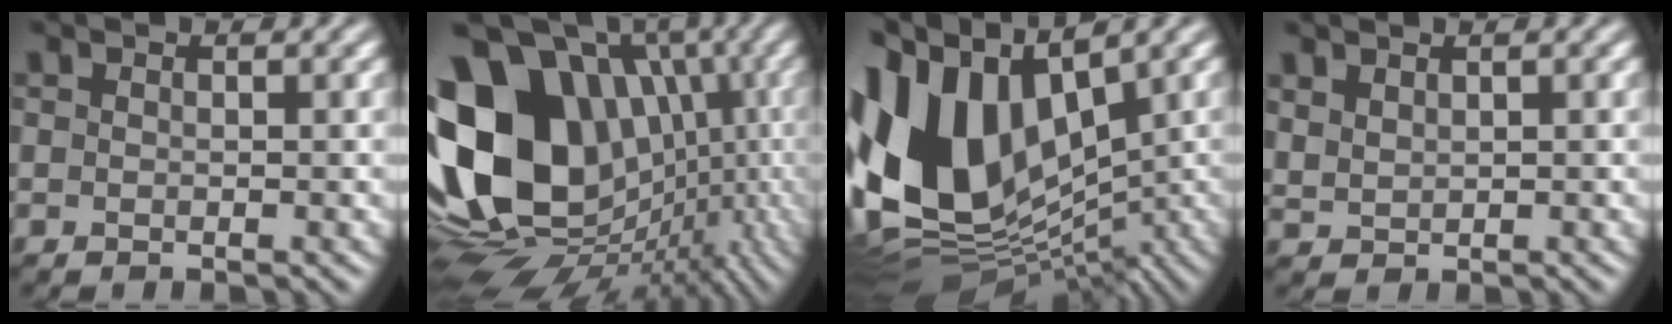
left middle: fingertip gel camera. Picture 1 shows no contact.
{"total": 19.6, "force": [1.9, 15.1, 12.4], "torque": [-0.237, 0.013, 0.069]}
{"total": 15.9, "force": [1.7, 10.4, 11.9], "torque": [-0.252, 0.026, 0.023]}
{"total": 1.2, "force": [1.1, 0.4, 0.2], "torque": [-0.009, 0.008, 0.034]}